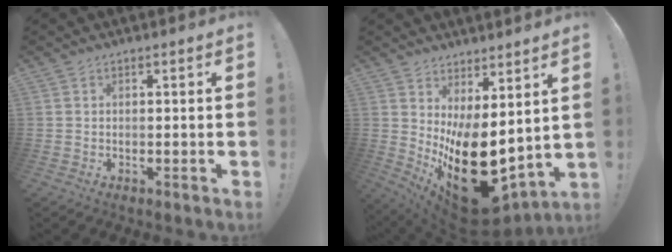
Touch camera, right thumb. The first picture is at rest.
{"total": 19.7, "force": [-3.7, 9.9, 16.7], "torque": [-0.250, 0.004, -0.038]}